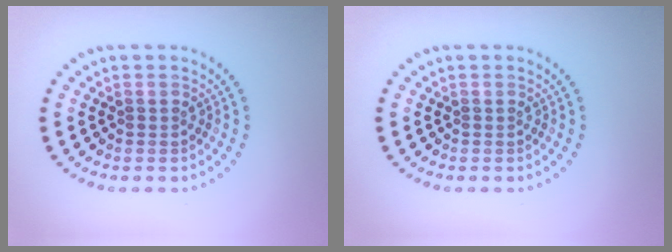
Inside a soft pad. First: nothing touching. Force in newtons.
{"total": 0.0}